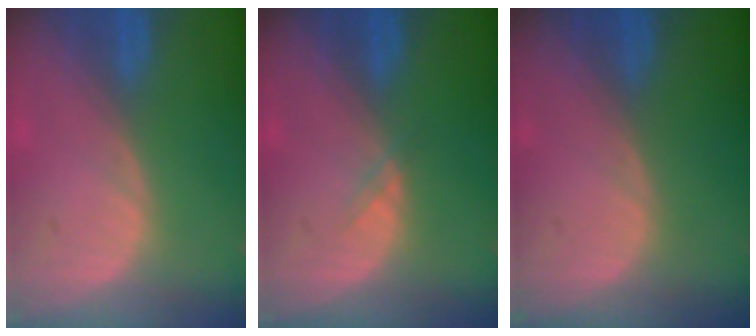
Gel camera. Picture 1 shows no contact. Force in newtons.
{"total": 1.0, "press": 1.0, "slide": 0.2}
{"total": 0.0}